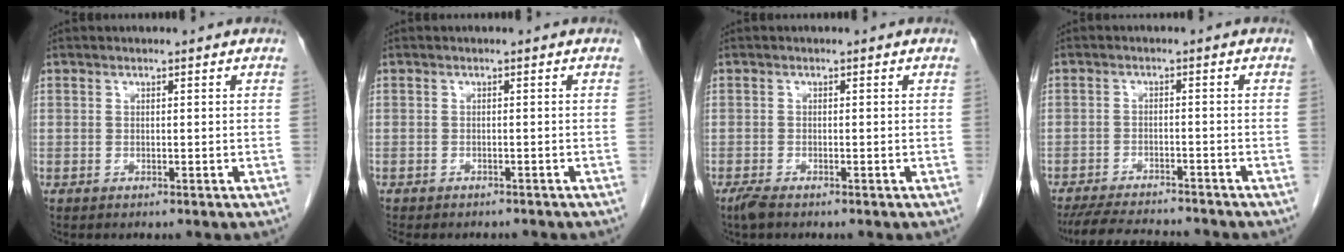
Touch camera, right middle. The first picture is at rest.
{"total": 6.4, "force": [-5.7, 2.0, 2.1], "torque": [-0.030, -0.008, -0.071]}
{"total": 1.8, "force": [-1.4, 0.4, 1.1], "torque": [-0.031, -0.006, -0.027]}
{"total": 10.3, "force": [-9.6, 1.3, 3.6], "torque": [-0.063, -0.011, -0.143]}